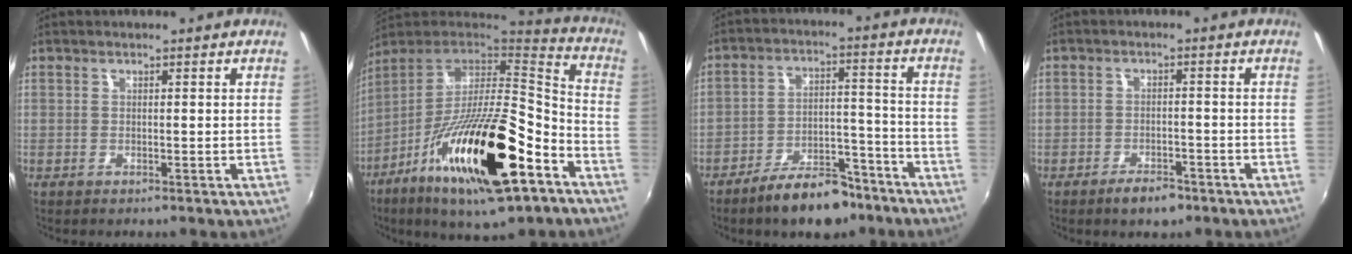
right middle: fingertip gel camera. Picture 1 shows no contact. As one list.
[{"total": 27.8, "force": [-13.0, 8.6, 23.0], "torque": [-0.406, -0.039, -0.227]}, {"total": 11.1, "force": [-8.6, 4.8, 5.2], "torque": [-0.087, 0.030, -0.121]}, {"total": 4.2, "force": [-3.1, 2.0, 2.1], "torque": [-0.045, 0.004, -0.044]}]